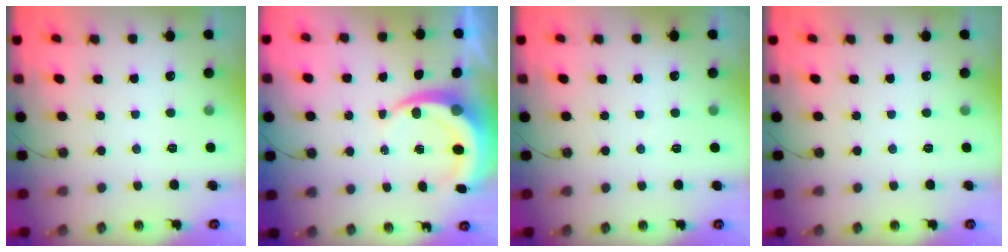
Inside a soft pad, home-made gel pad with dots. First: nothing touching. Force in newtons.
{"total": 7.1, "press": 7.0, "slide": 0.9}
{"total": 1.4, "press": 1.4, "slide": 0.1}
{"total": 0.0}